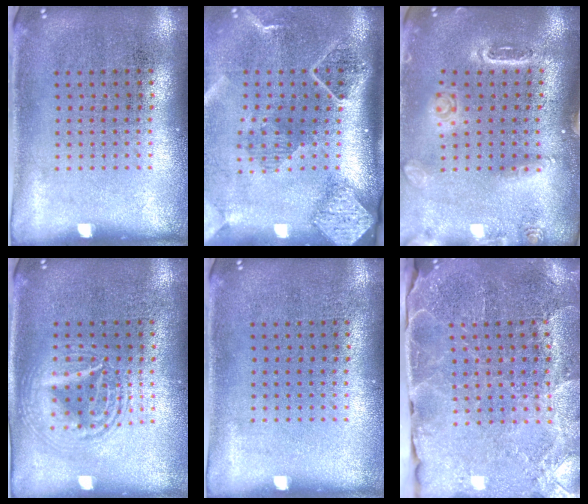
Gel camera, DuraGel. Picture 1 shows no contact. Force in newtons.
{"total": 2.7, "press": 2.0, "slide": 1.8}
{"total": 1.5, "press": 1.5, "slide": 0.2}
{"total": 2.6, "press": 2.6, "slide": 0.3}
{"total": 0.0}
{"total": 3.2, "press": 3.2, "slide": 0.4}